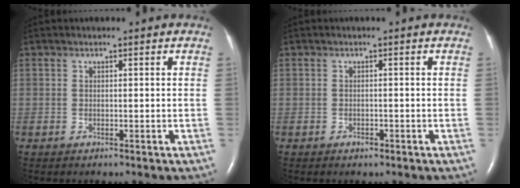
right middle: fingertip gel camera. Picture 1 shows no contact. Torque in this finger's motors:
{"motor_torque": [0.23, -0.12, -0.03, 0.00]}